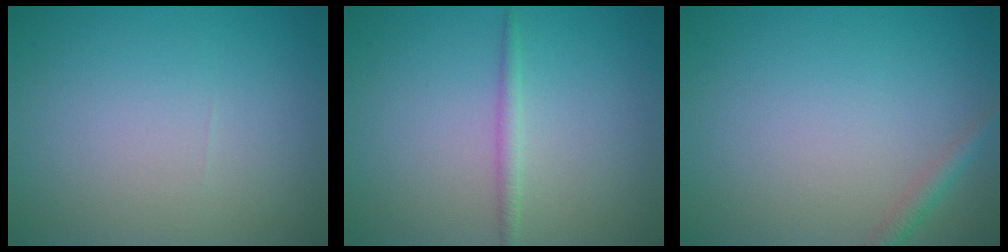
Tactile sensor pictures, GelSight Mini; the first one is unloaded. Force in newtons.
{"total": 1.3, "press": 1.3, "slide": 0.1}
{"total": 1.4, "press": 1.4, "slide": 0.1}